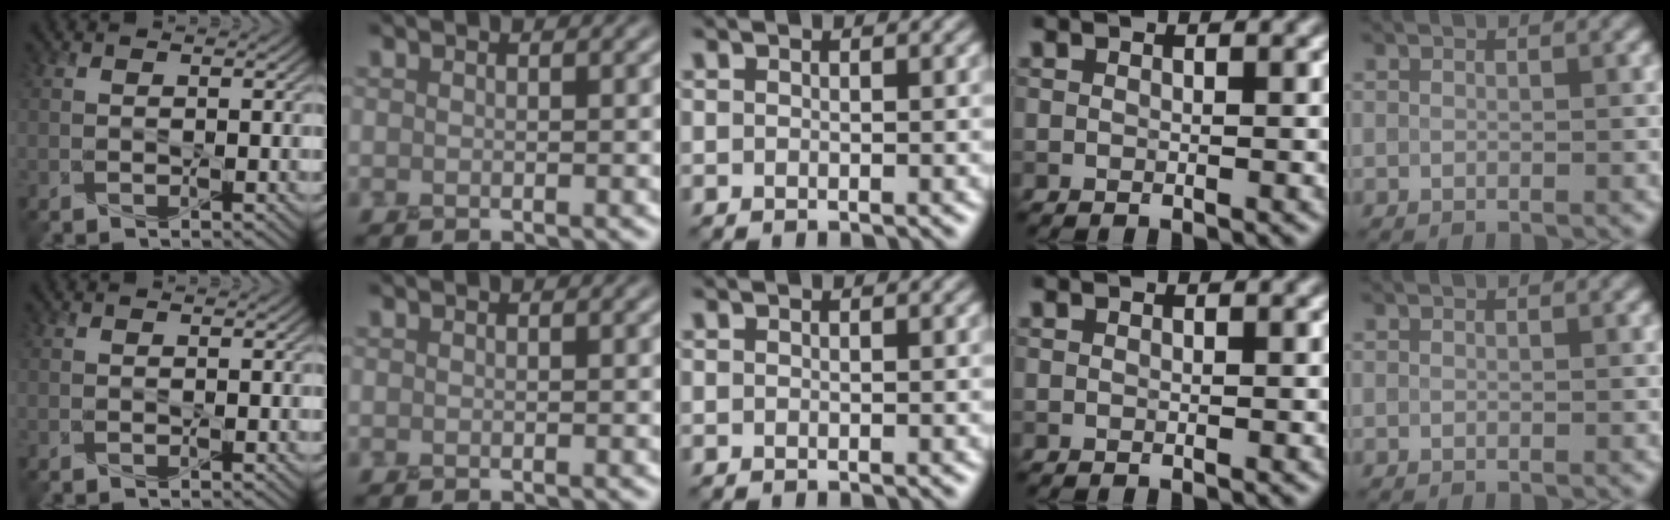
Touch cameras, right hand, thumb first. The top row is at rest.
{}